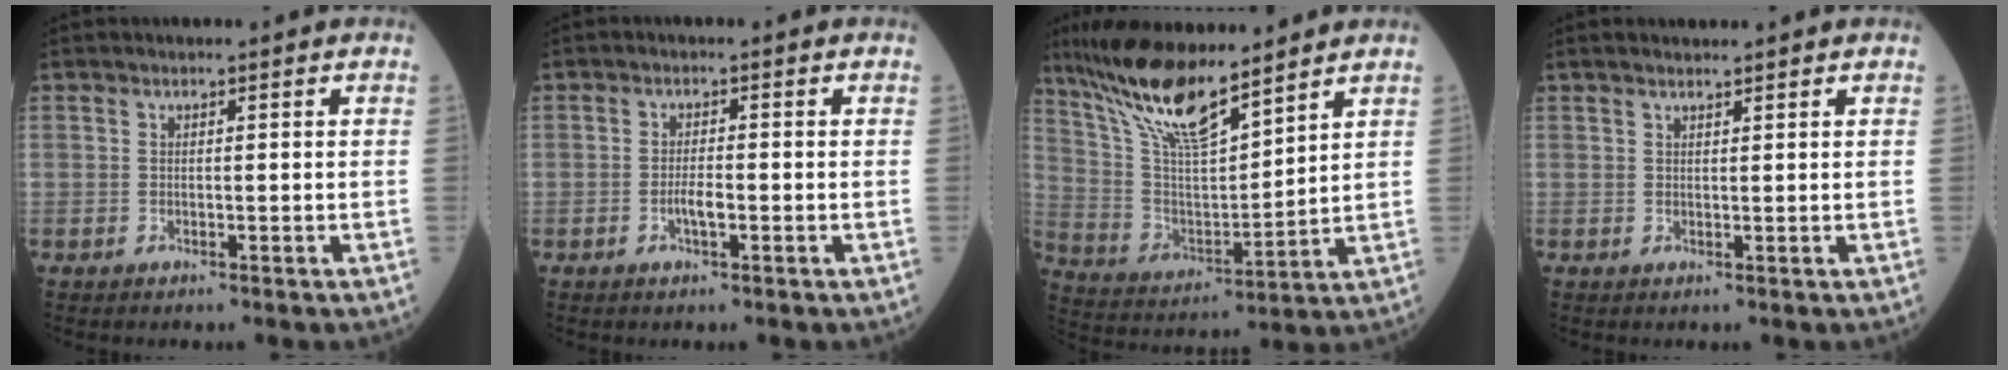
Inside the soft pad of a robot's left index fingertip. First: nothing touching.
{"total": 2.3, "force": [-0.9, 0.5, 2.1], "torque": [-0.041, 0.002, -0.016]}
{"total": 14.9, "force": [11.8, 2.4, 8.8], "torque": [-0.175, 0.005, 0.228]}
{"total": 1.6, "force": [1.4, 0.1, 0.7], "torque": [-0.015, 0.013, 0.025]}